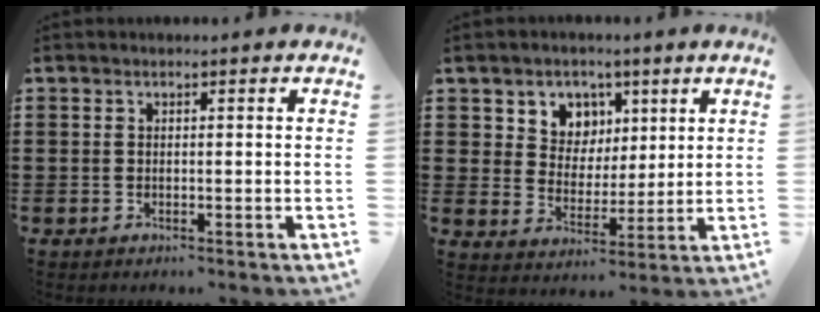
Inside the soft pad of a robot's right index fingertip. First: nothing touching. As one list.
[{"total": 5.8, "force": [2.8, 5.0, 0.2], "torque": [-0.033, -0.009, 0.048]}]